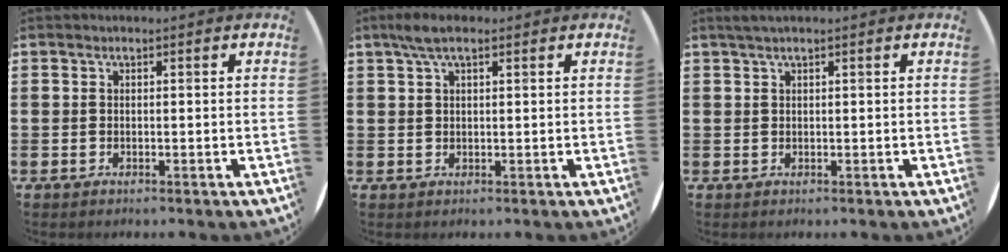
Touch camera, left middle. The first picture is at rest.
{"total": 3.2, "force": [2.0, 0.9, 2.4], "torque": [-0.051, 0.007, 0.033]}
{"total": 1.1, "force": [0.7, -0.1, 0.8], "torque": [-0.015, 0.002, 0.012]}